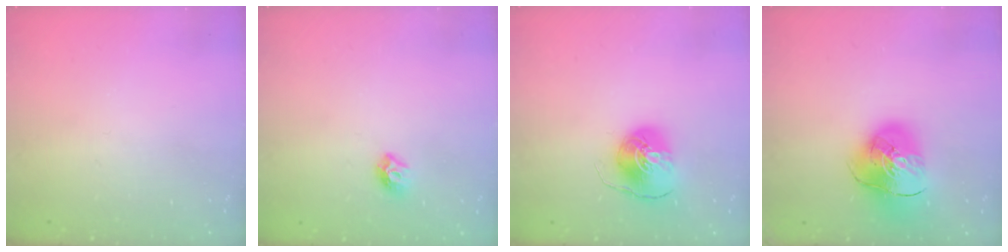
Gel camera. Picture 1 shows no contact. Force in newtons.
{"total": 6.1, "press": 6.0, "slide": 0.9}
{"total": 7.6, "press": 7.6, "slide": 0.3}
{"total": 12.9, "press": 12.8, "slide": 1.8}